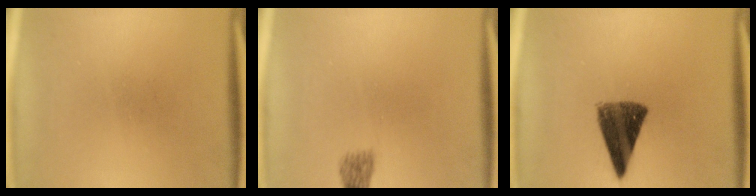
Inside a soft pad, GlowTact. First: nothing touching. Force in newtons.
{"total": 2.1}
{"total": 9.5}